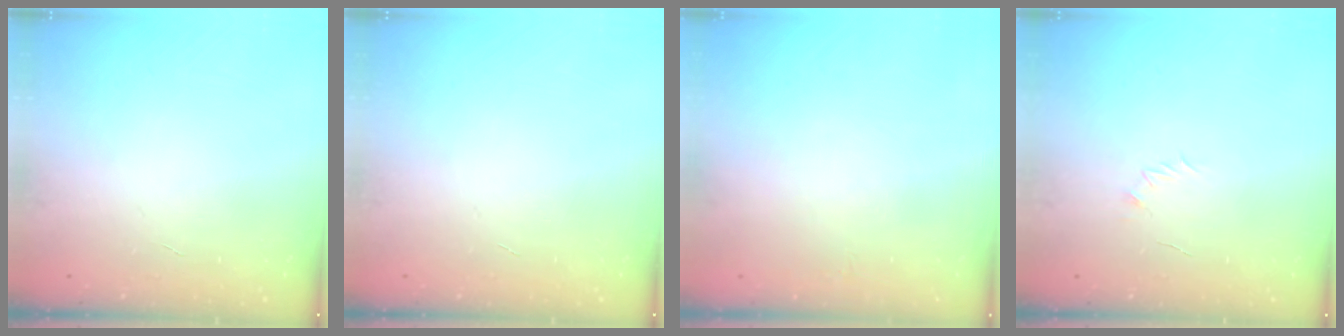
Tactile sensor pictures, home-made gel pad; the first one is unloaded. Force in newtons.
{"total": 0.0}
{"total": 0.0}
{"total": 2.5, "press": 2.4, "slide": 0.7}